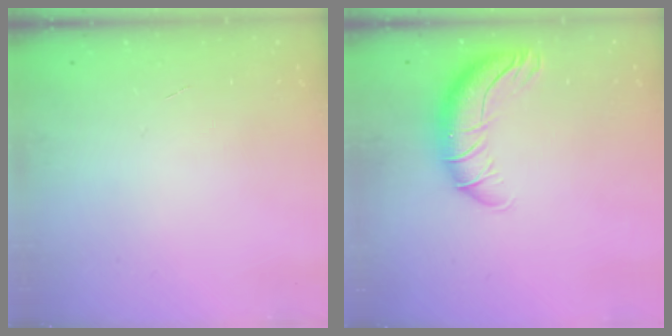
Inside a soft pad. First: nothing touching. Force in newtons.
{"total": 12.1, "press": 11.8, "slide": 2.9}